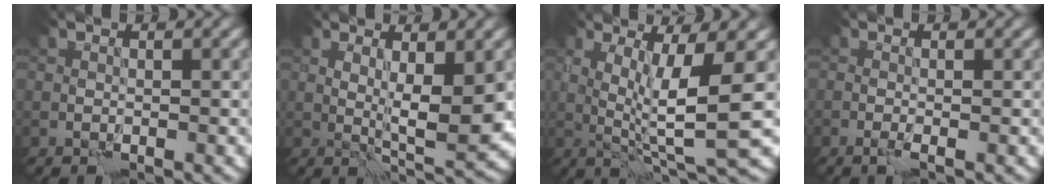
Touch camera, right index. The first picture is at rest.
{"total": 4.4, "force": [1.1, 0.8, 4.2], "torque": [-0.072, -0.010, 0.027]}
{"total": 5.6, "force": [1.0, 0.2, 5.5], "torque": [-0.100, -0.010, 0.028]}
{"total": 0.6, "force": [-0.2, -0.1, 0.5], "torque": [-0.012, -0.003, -0.005]}